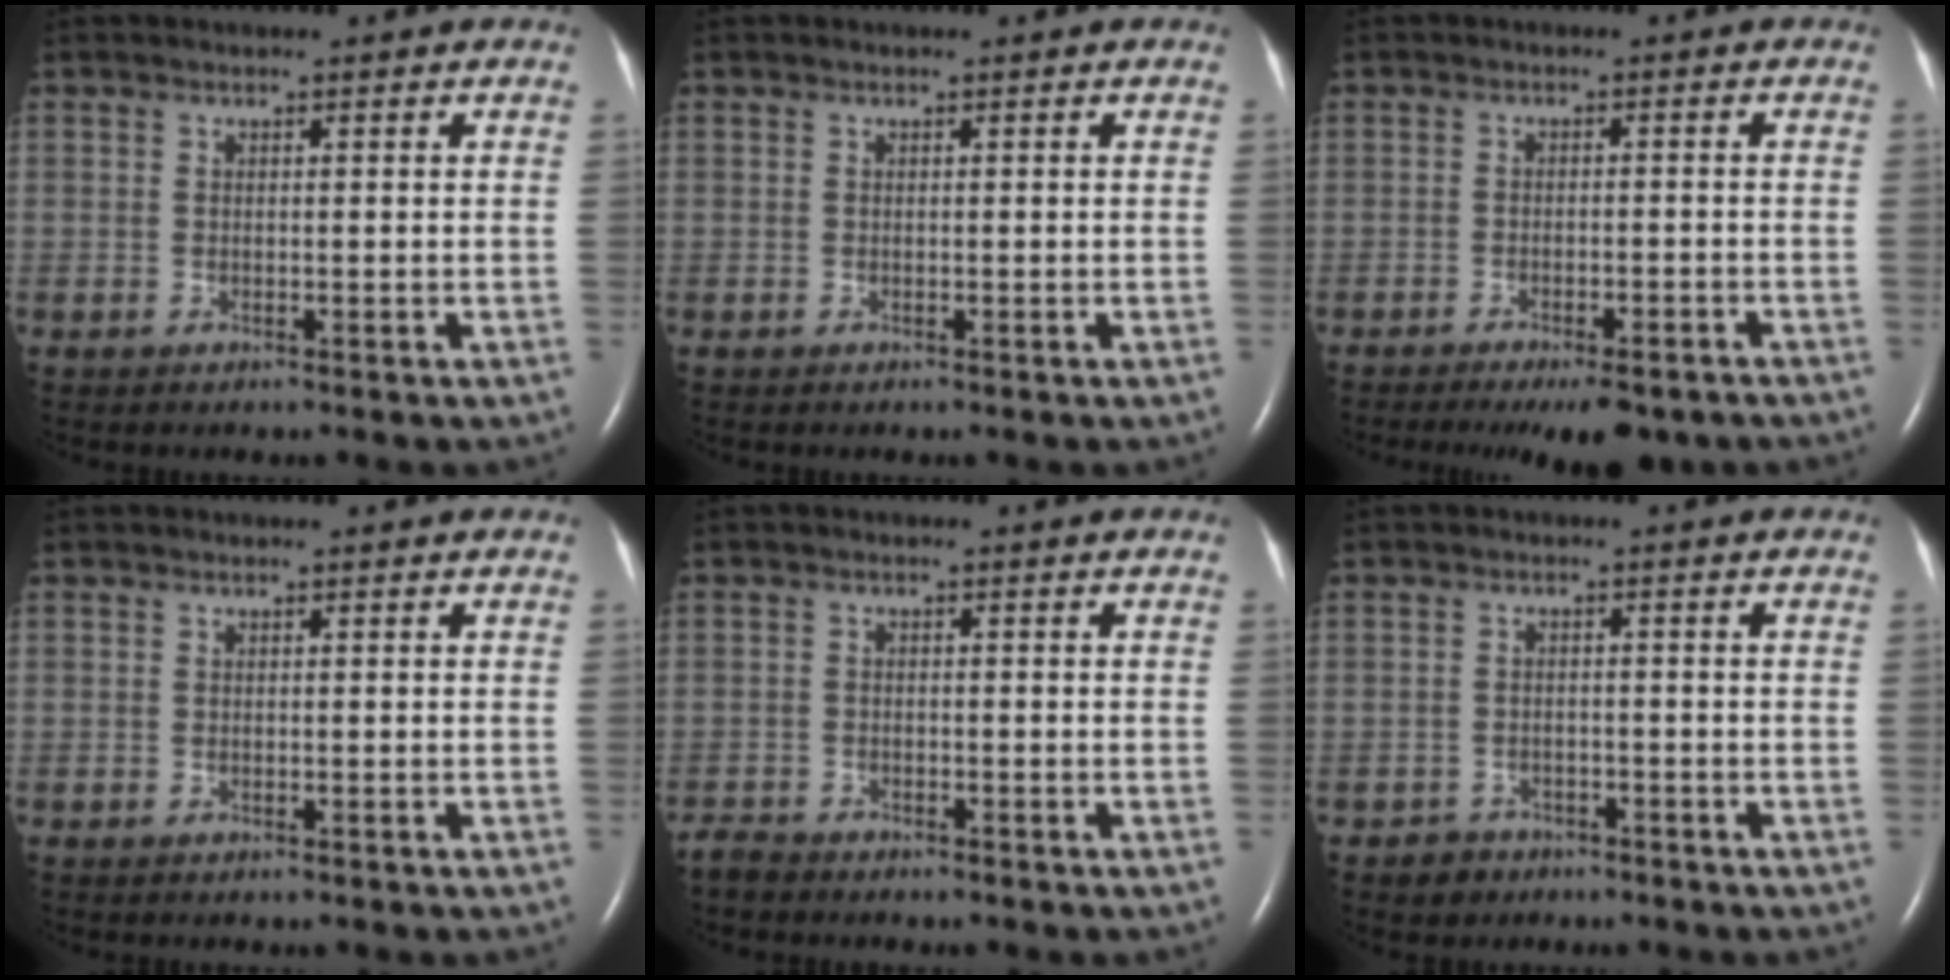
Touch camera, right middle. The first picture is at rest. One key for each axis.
{"total": 0.0}
{"total": 8.2, "fx": -6.4, "fy": 2.3, "fz": 4.6, "tx": -0.053, "ty": -0.007, "tz": -0.085}
{"total": 0.0}
{"total": 1.8, "fx": -1.7, "fy": 0.5, "fz": 0.0, "tx": -0.004, "ty": -0.003, "tz": -0.031}
{"total": 2.5, "fx": -1.6, "fy": 1.8, "fz": -0.1, "tx": -0.003, "ty": 0.010, "tz": -0.025}